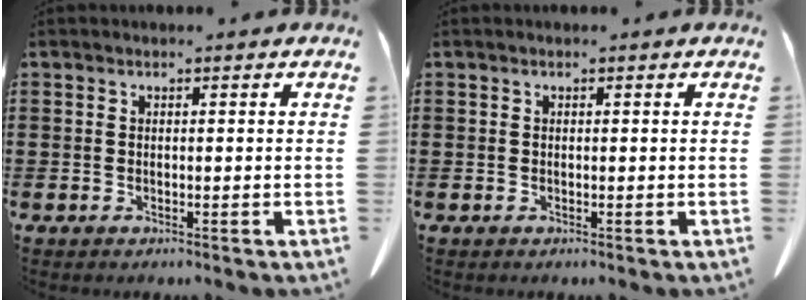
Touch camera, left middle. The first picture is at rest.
{"total": 0.0}